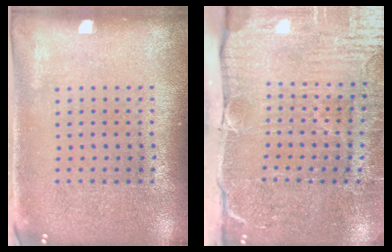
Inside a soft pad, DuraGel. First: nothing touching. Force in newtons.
{"total": 5.2, "press": 4.4, "slide": 2.8}